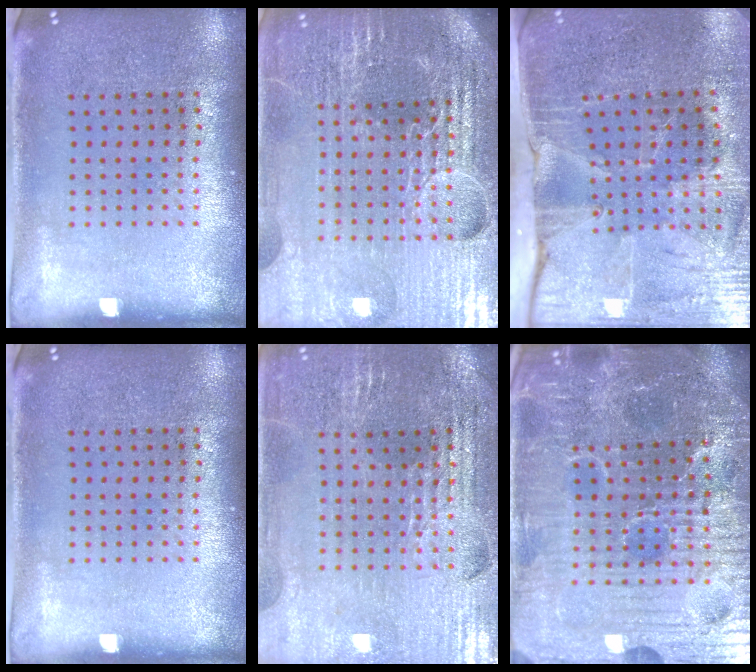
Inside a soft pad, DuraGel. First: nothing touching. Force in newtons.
{"total": 6.2, "press": 5.5, "slide": 2.9}
{"total": 4.3, "press": 3.7, "slide": 2.2}
{"total": 0.0}
{"total": 2.9, "press": 2.8, "slide": 0.5}
{"total": 6.6, "press": 6.1, "slide": 2.7}